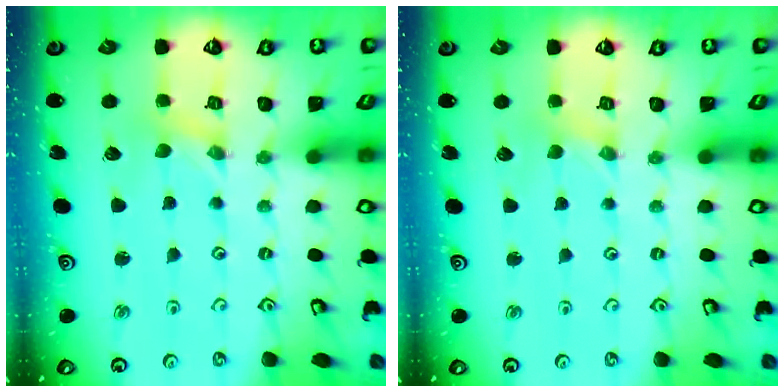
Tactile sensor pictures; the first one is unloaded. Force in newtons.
{"total": 0.7, "press": 0.7, "slide": 0.1}